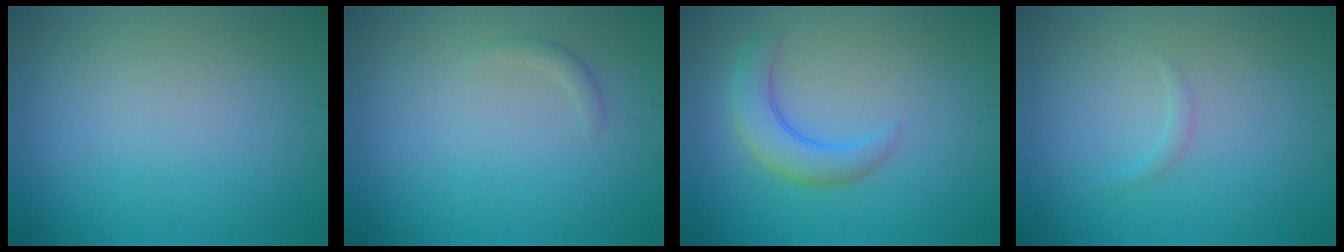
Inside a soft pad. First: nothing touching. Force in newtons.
{"total": 0.8, "press": 0.8, "slide": 0.1}
{"total": 3.3, "press": 3.3, "slide": 0.3}
{"total": 0.6, "press": 0.6, "slide": 0.0}